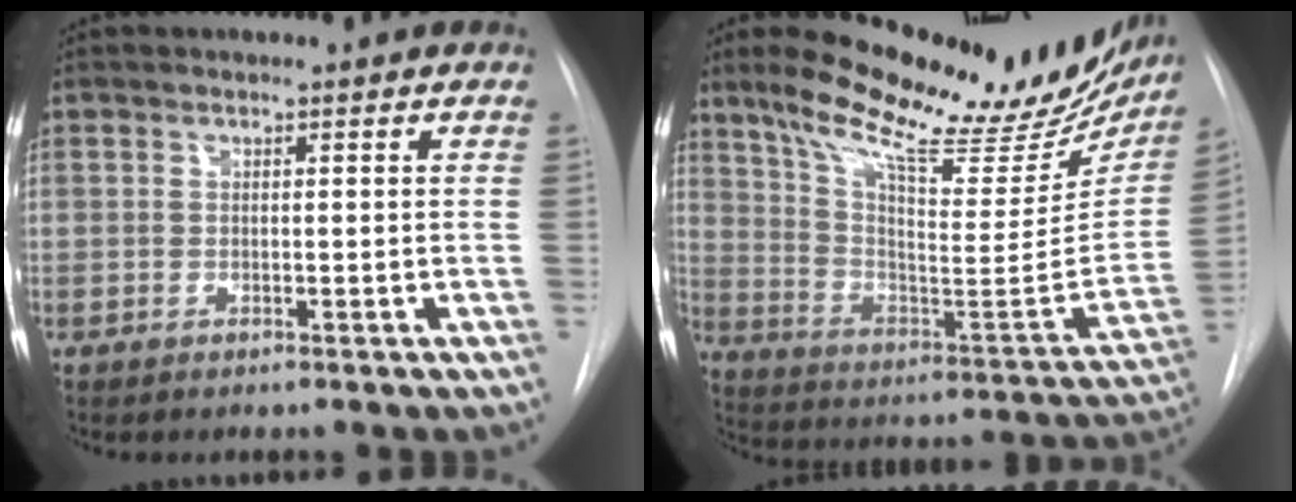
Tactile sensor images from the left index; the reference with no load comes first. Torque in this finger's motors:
{"motor_torque": [1.00, -1.13, 0.15, 0.05]}